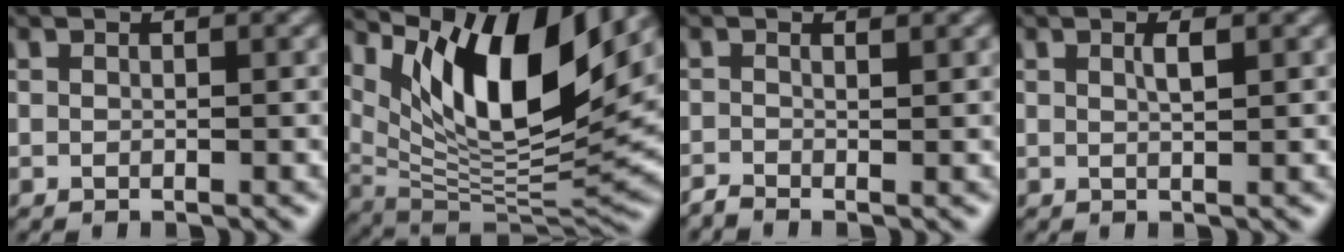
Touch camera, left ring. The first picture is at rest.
{"total": 12.5, "force": [5.8, 4.1, 10.3], "torque": [-0.165, -0.017, 0.115]}
{"total": 1.0, "force": [-0.7, 0.2, 0.7], "torque": [-0.012, -0.002, -0.018]}
{"total": 1.1, "force": [0.5, 0.1, 0.9], "torque": [-0.018, 0.003, 0.007]}